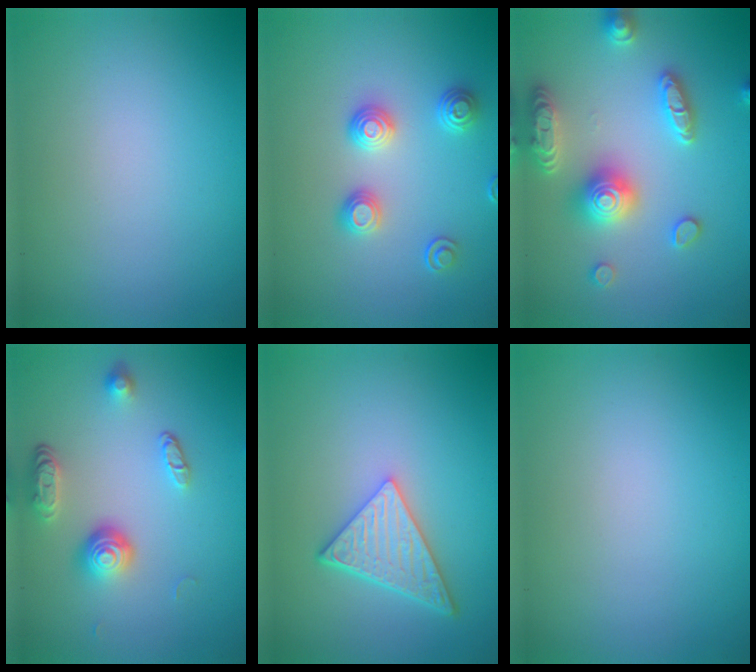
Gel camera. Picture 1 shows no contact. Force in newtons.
{"total": 3.0, "press": 2.6, "slide": 1.3}
{"total": 5.3, "press": 5.3, "slide": 0.8}
{"total": 3.7, "press": 2.7, "slide": 2.6}
{"total": 5.1, "press": 3.8, "slide": 3.4}
{"total": 0.0}